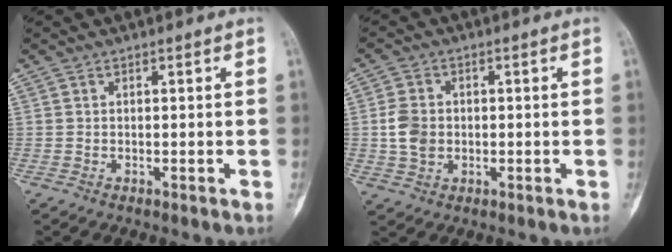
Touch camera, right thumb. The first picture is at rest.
{"total": 5.5, "force": [-0.1, 4.3, 3.4], "torque": [-0.057, 0.004, -0.002]}